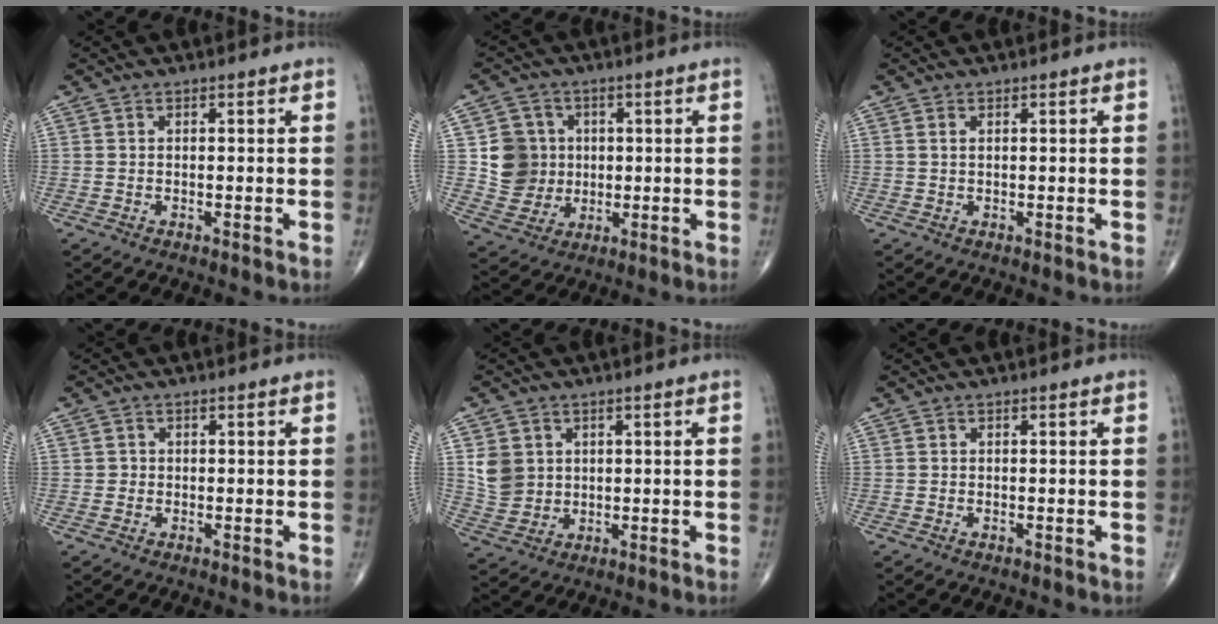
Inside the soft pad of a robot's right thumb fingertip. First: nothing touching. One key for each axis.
{"total": 8.9, "fx": 0.7, "fy": 8.5, "fz": 2.6, "tx": -0.013, "ty": 0.002, "tz": 0.016}
{"total": 0.8, "fx": 0.4, "fy": 0.3, "fz": 0.6, "tx": -0.014, "ty": 0.006, "tz": 0.009}
{"total": 0.9, "fx": -0.2, "fy": 0.9, "fz": -0.1, "tx": 0.008, "ty": 0.004, "tz": -0.007}
{"total": 6.4, "fx": 1.6, "fy": 5.6, "fz": 2.7, "tx": -0.033, "ty": -0.008, "tz": 0.040}
{"total": 0.0}